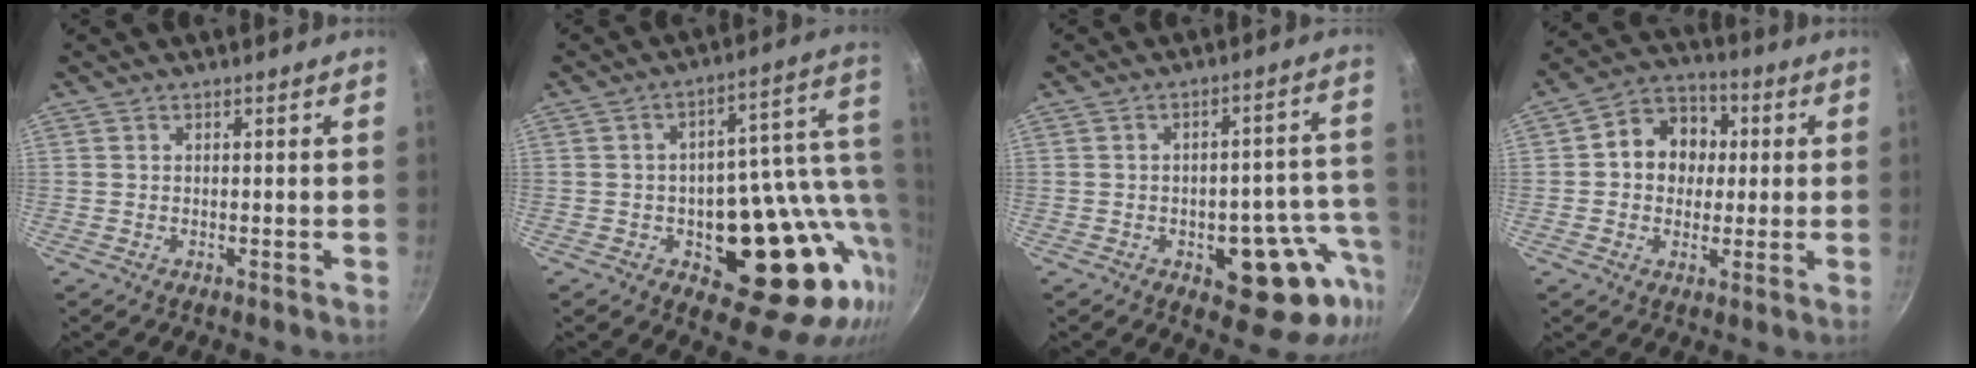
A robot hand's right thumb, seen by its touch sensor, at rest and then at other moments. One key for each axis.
{"total": 22.8, "fx": -0.7, "fy": 13.3, "fz": 18.4, "tx": -0.192, "ty": 0.010, "tz": 0.003}
{"total": 14.2, "fx": -5.2, "fy": 7.1, "fz": 11.2, "tx": -0.076, "ty": 0.034, "tz": -0.065}
{"total": 11.0, "fx": 1.3, "fy": 9.3, "fz": 5.8, "tx": -0.048, "ty": 0.018, "tz": 0.002}